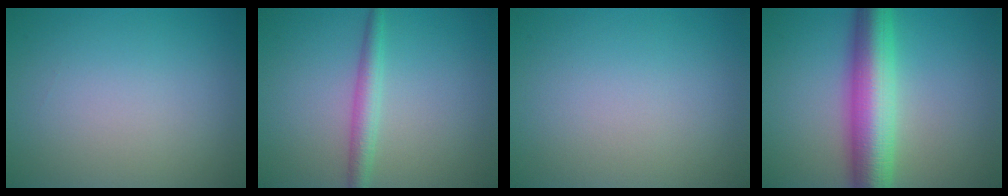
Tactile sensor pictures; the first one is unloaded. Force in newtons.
{"total": 2.4, "press": 2.4, "slide": 0.0}
{"total": 0.0}
{"total": 8.4, "press": 8.4, "slide": 0.1}